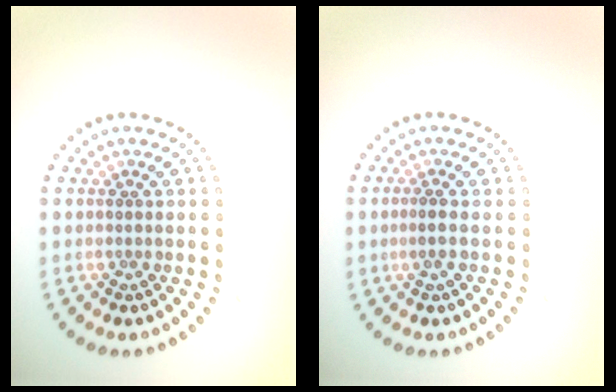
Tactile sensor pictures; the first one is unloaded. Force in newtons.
{"total": 1.1, "press": 0.9, "slide": 0.6}